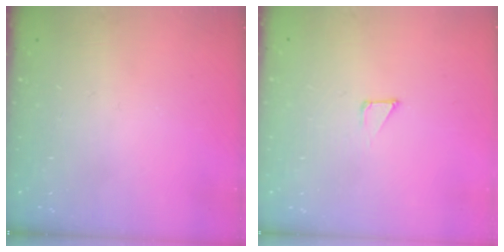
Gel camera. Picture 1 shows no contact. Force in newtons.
{"total": 1.2, "press": 1.2, "slide": 0.0}